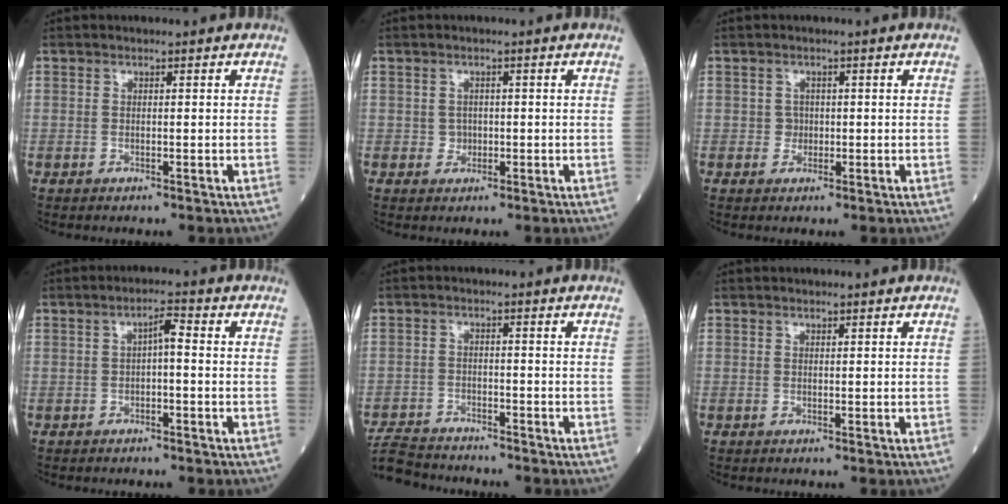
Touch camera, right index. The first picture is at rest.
{"total": 1.4, "force": [-0.2, 1.3, 0.4], "torque": [-0.003, 0.003, -0.002]}
{"total": 1.3, "force": [-0.1, 1.3, 0.3], "torque": [-0.001, 0.004, -0.001]}
{"total": 2.6, "force": [-0.1, 0.5, 2.5], "torque": [-0.039, 0.011, -0.002]}
{"total": 7.0, "force": [-6.9, 1.1, 0.5], "torque": [-0.011, -0.011, -0.127]}
{"total": 0.0}